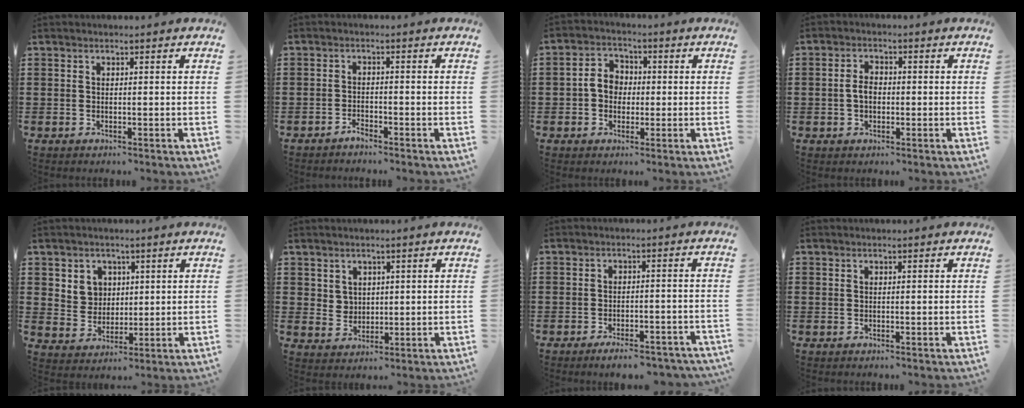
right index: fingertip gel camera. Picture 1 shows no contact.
{"total": 1.6, "force": [-1.5, 0.2, 0.2], "torque": [-0.010, 0.002, -0.031]}
{"total": 4.6, "force": [-0.5, 3.9, 2.4], "torque": [-0.056, 0.012, -0.012]}
{"total": 2.9, "force": [-0.4, 1.8, 2.2], "torque": [-0.043, 0.006, -0.009]}
{"total": 4.8, "force": [1.9, 4.4, 0.9], "torque": [-0.038, 0.012, 0.034]}
{"total": 3.0, "force": [1.7, 2.5, 0.4], "torque": [-0.018, 0.010, 0.033]}
{"total": 4.1, "force": [-3.6, 0.5, 1.9], "torque": [-0.030, 0.001, -0.067]}
{"total": 0.0}